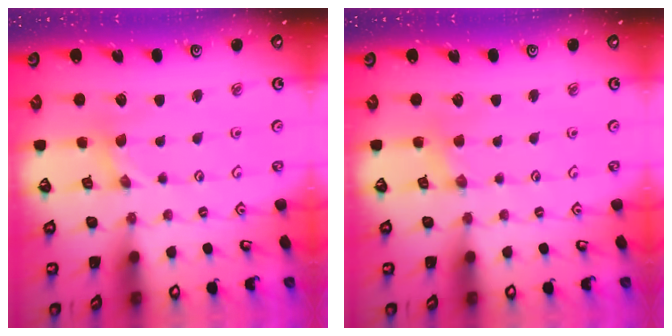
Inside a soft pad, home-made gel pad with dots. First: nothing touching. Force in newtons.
{"total": 2.7, "press": 2.6, "slide": 0.4}